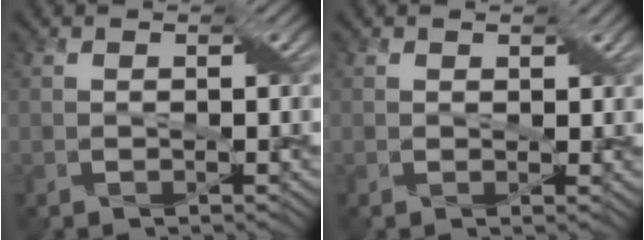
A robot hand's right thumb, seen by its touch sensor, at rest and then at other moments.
{"total": 0.6, "force": [0.5, 0.3, -0.1], "torque": [0.000, 0.003, 0.005]}